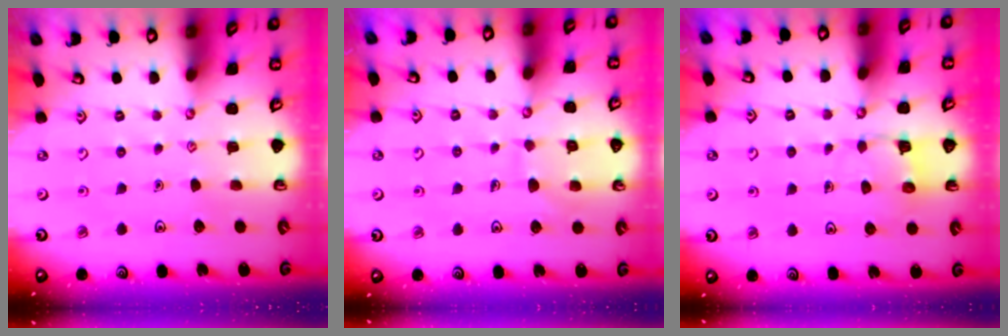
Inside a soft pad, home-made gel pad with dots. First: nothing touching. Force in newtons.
{"total": 6.6, "press": 6.6, "slide": 0.5}
{"total": 4.6, "press": 4.6, "slide": 0.3}